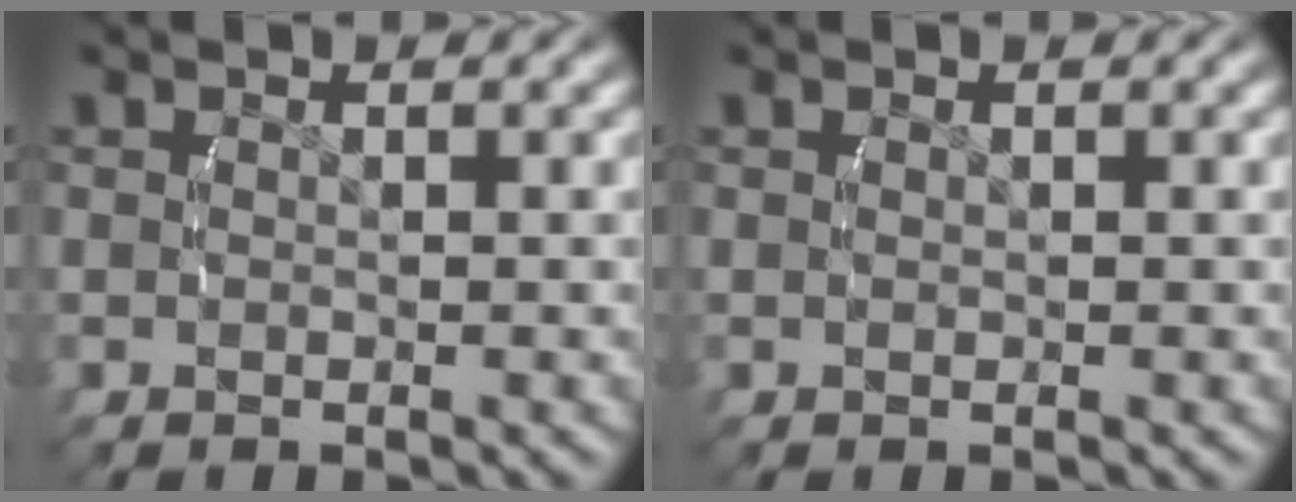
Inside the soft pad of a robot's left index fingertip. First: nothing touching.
{"total": 0.0}